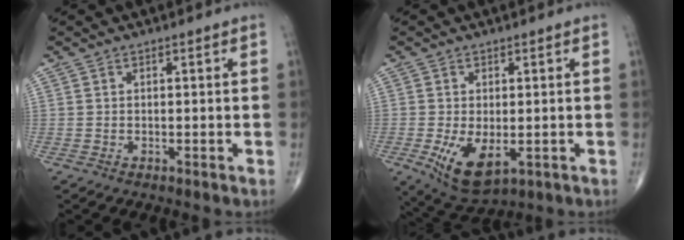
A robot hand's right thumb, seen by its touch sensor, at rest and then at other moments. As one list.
[{"total": 8.4, "force": [-2.0, 4.3, 6.9], "torque": [-0.122, -0.017, -0.020]}]